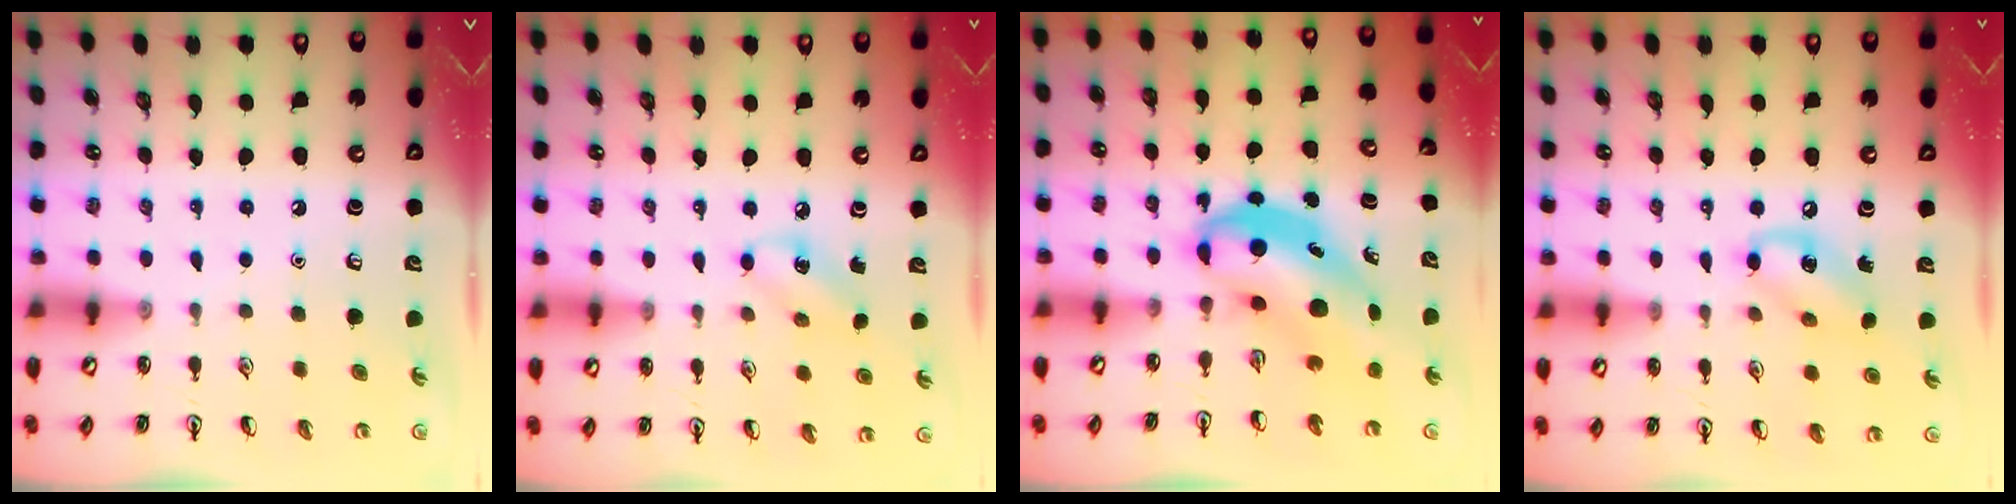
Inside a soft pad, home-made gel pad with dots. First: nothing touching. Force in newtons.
{"total": 3.9, "press": 3.8, "slide": 1.0}
{"total": 6.2, "press": 6.0, "slide": 1.6}
{"total": 8.2, "press": 8.0, "slide": 1.4}